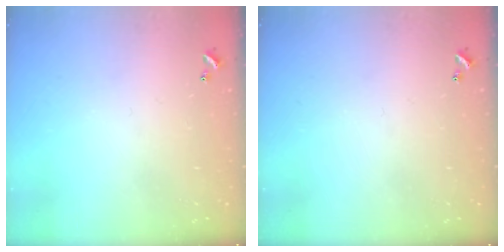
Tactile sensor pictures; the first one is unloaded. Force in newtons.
{"total": 0.0}